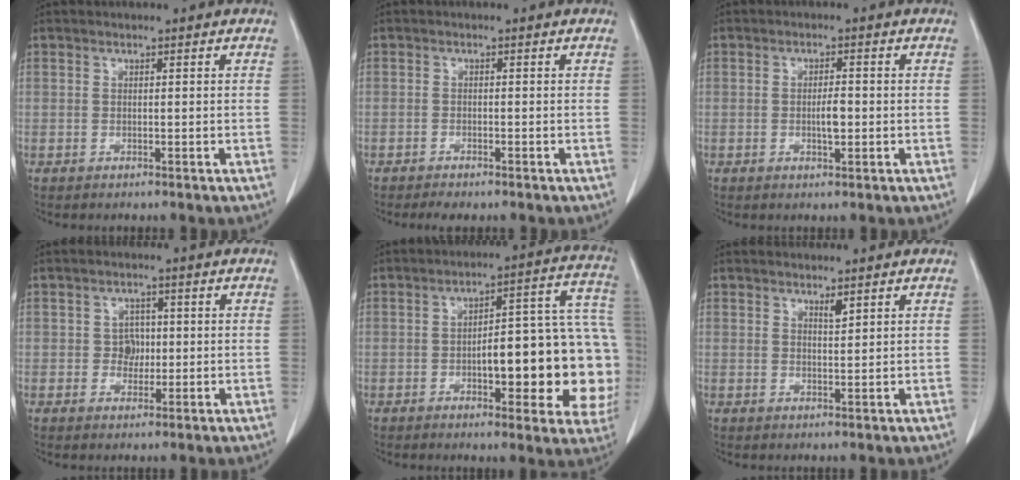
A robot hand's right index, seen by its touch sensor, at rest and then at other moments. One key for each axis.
{"total": 1.8, "fx": -1.5, "fy": 0.6, "fz": 0.9, "tx": -0.016, "ty": -0.003, "tz": -0.021}
{"total": 2.7, "fx": -0.4, "fy": 0.8, "fz": 2.6, "tx": -0.046, "ty": 0.001, "tz": -0.004}
{"total": 2.7, "fx": 0.0, "fy": 2.4, "fz": 1.3, "tx": -0.013, "ty": 0.005, "tz": 0.000}
{"total": 19.8, "fx": -3.4, "fy": 5.7, "fz": 18.7, "tx": -0.165, "ty": 0.050, "tz": -0.029}
{"total": 1.3, "fx": 1.0, "fy": 0.2, "fz": 0.9, "tx": -0.018, "ty": -0.005, "tz": 0.017}